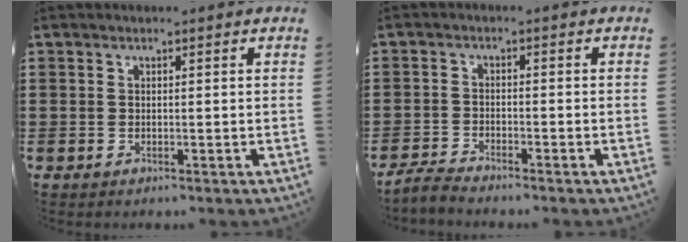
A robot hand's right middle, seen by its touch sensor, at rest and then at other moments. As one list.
[{"total": 2.5, "force": [-2.4, 0.1, 0.6], "torque": [-0.026, -0.001, -0.055]}]